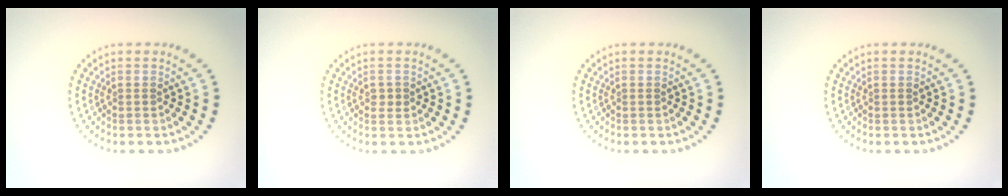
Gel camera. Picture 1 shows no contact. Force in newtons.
{"total": 0.9, "press": 0.9, "slide": 0.0}
{"total": 0.0}
{"total": 0.0}